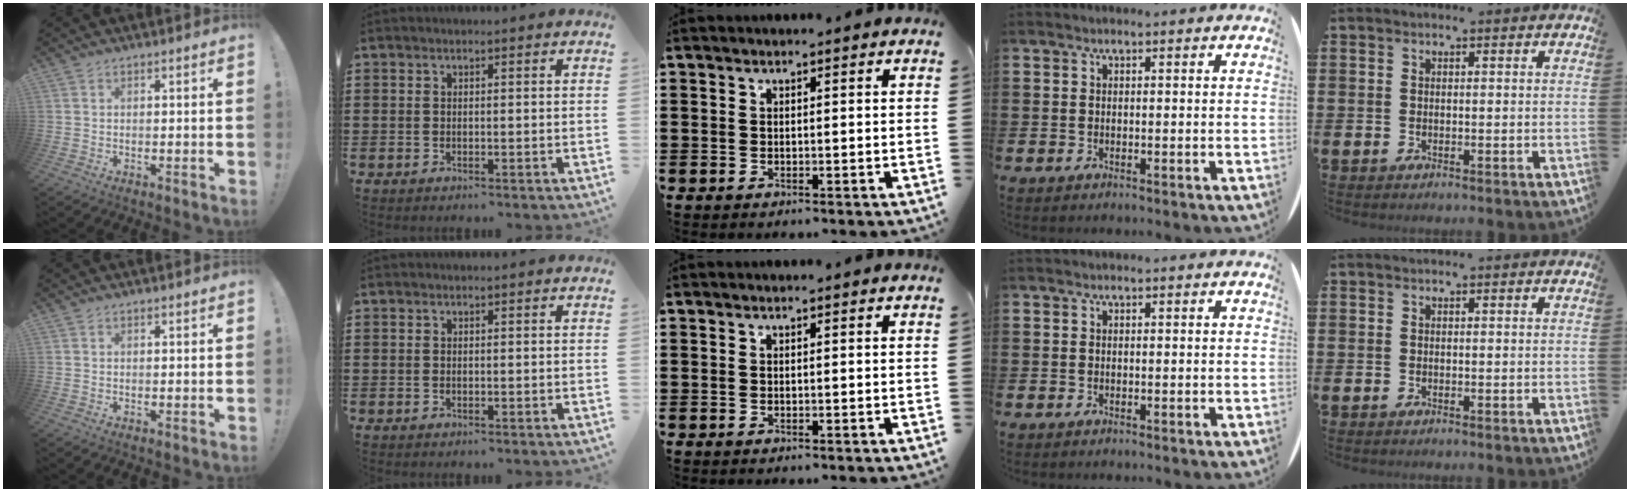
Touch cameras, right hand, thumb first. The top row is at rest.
{}